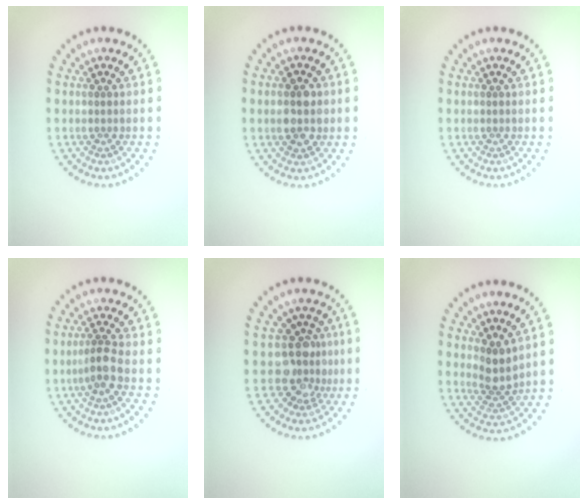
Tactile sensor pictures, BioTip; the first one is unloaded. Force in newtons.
{"total": 2.7, "press": 2.7, "slide": 0.1}
{"total": 0.0}
{"total": 2.4, "press": 1.9, "slide": 1.5}
{"total": 3.5, "press": 2.6, "slide": 2.2}
{"total": 2.4, "press": 2.0, "slide": 1.4}